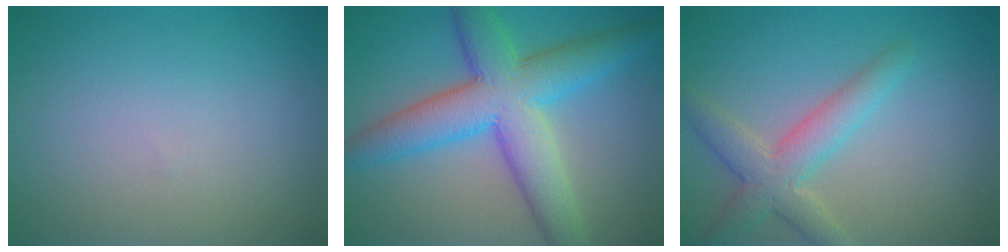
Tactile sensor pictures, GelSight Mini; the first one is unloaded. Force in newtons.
{"total": 8.9, "press": 8.9, "slide": 0.2}
{"total": 4.0, "press": 4.0, "slide": 0.3}